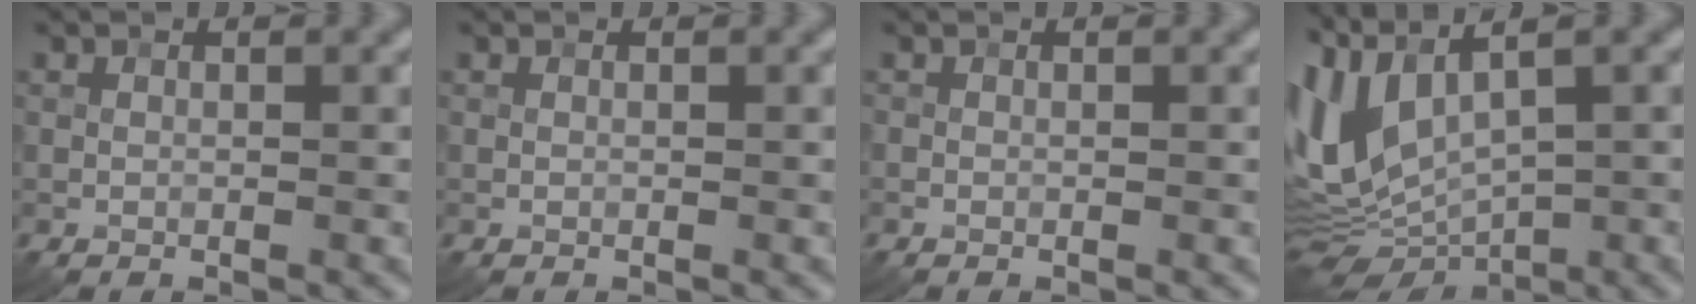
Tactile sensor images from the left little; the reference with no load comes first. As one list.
[{"total": 0.0}, {"total": 0.0}, {"total": 8.6, "force": [1.4, 4.0, 7.5], "torque": [-0.173, -0.009, 0.034]}]